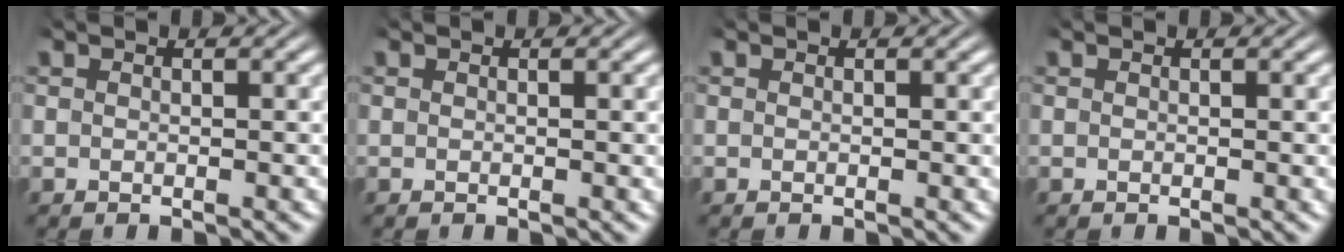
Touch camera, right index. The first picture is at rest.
{"total": 0.0}
{"total": 0.0}
{"total": 0.0}